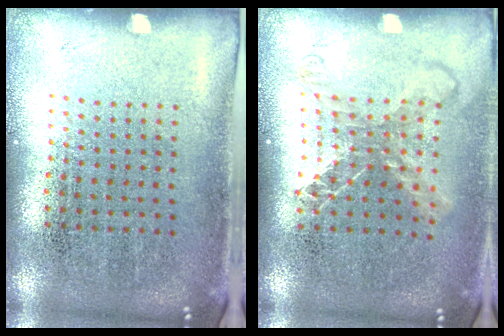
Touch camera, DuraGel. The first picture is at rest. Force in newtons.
{"total": 1.6, "press": 1.3, "slide": 0.9}